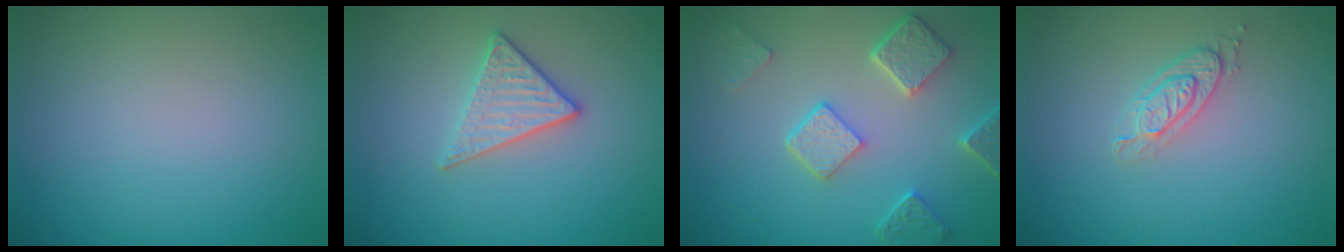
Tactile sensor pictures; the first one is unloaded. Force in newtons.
{"total": 2.8, "press": 2.6, "slide": 1.1}
{"total": 4.8, "press": 3.7, "slide": 3.0}
{"total": 2.1, "press": 1.9, "slide": 0.8}